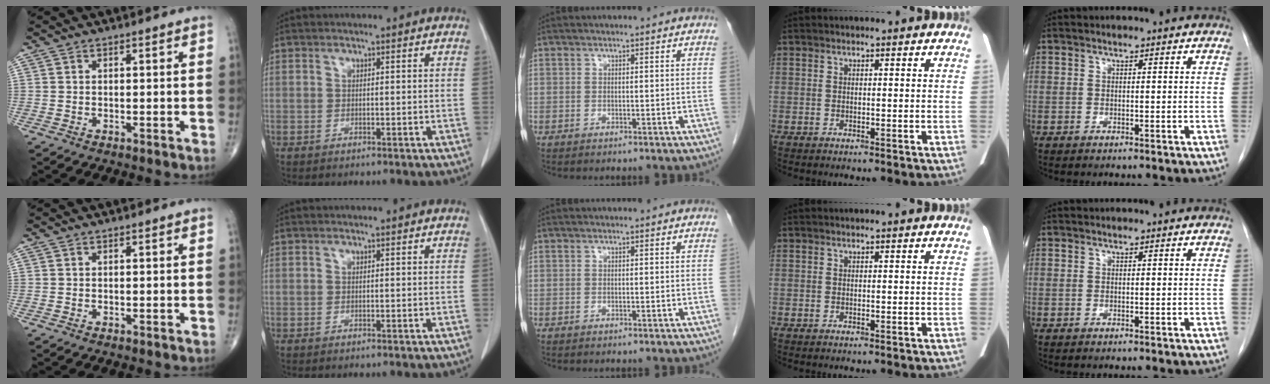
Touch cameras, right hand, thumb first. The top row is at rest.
{}